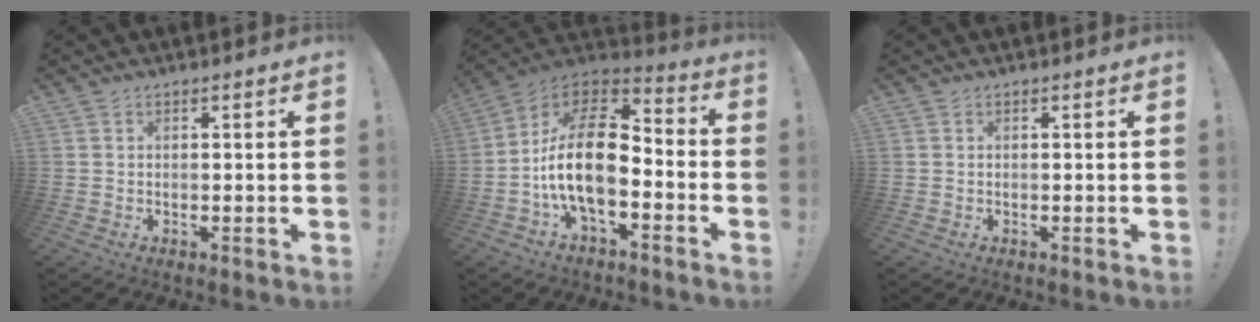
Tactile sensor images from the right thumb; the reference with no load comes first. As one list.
[{"total": 18.8, "force": [-3.4, 9.9, 15.6], "torque": [-0.293, 0.021, -0.055]}, {"total": 0.0}]